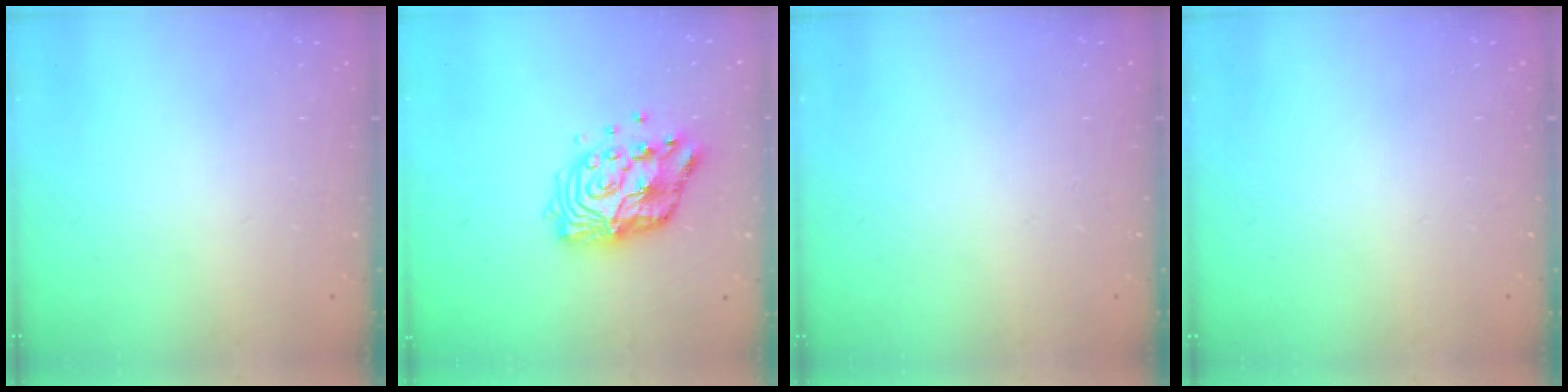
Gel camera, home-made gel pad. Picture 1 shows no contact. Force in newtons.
{"total": 13.3, "press": 13.2, "slide": 1.1}
{"total": 0.0}
{"total": 0.0}